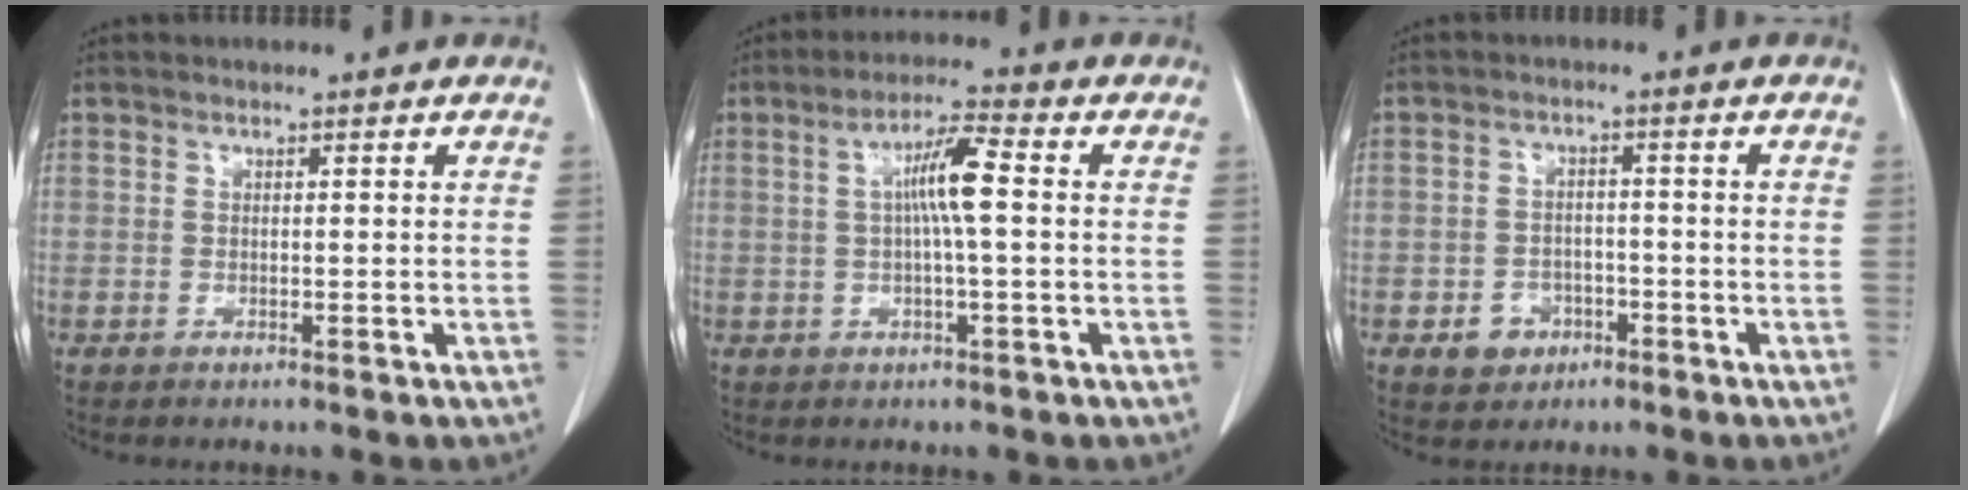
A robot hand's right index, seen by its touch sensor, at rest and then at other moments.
{"total": 6.4, "force": [0.6, 0.3, 6.3], "torque": [-0.116, 0.011, 0.007]}
{"total": 4.1, "force": [-1.9, 3.4, 1.3], "torque": [-0.015, 0.008, -0.023]}